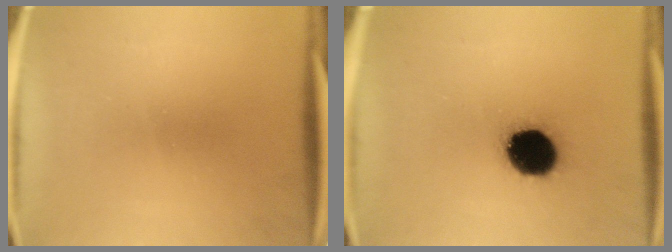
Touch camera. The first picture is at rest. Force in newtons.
{"total": 14.7}